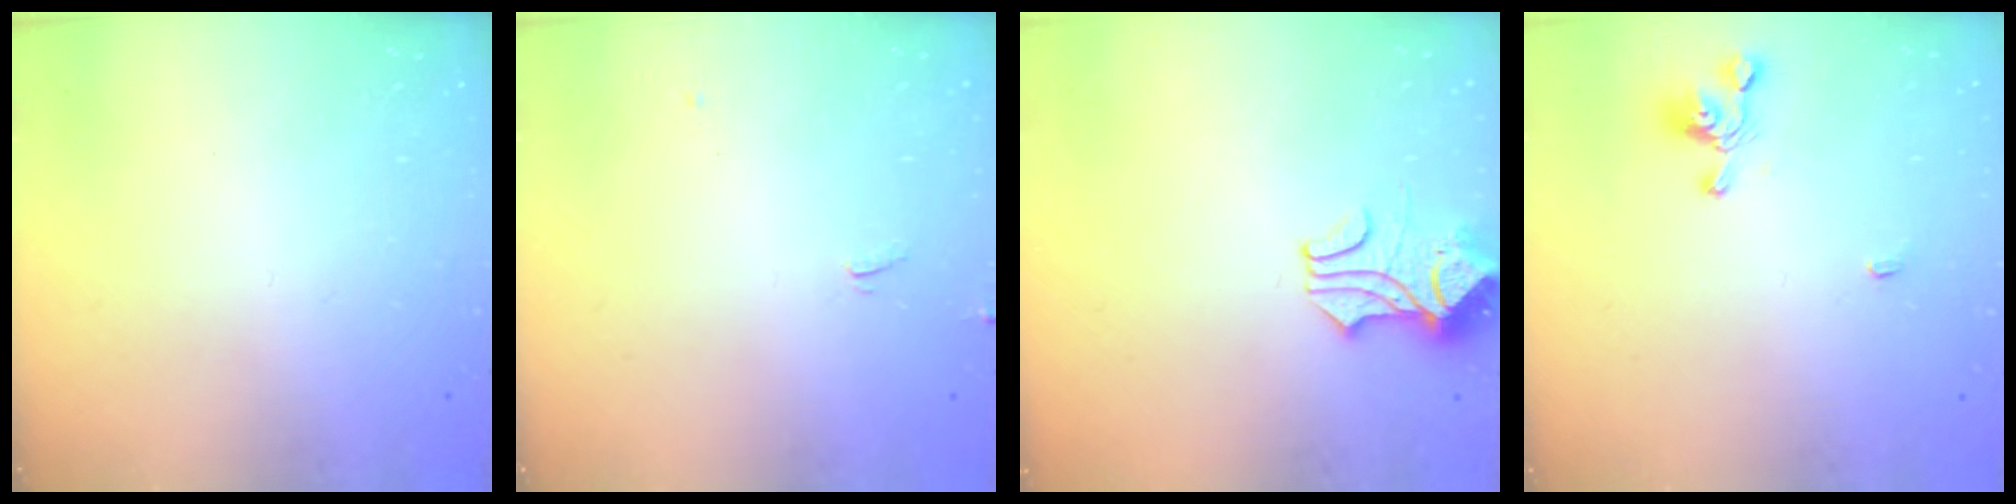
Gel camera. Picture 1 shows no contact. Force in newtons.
{"total": 1.2, "press": 1.0, "slide": 0.6}
{"total": 1.7, "press": 1.3, "slide": 1.1}
{"total": 2.3, "press": 2.3, "slide": 0.2}